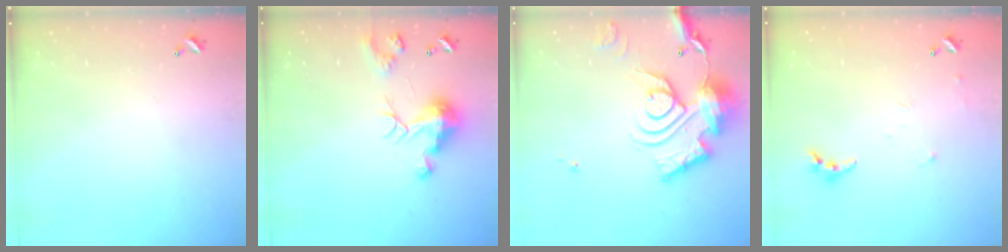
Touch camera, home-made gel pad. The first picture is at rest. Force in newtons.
{"total": 9.2, "press": 9.2, "slide": 0.5}
{"total": 21.9, "press": 21.7, "slide": 2.3}
{"total": 7.5, "press": 7.5, "slide": 0.6}